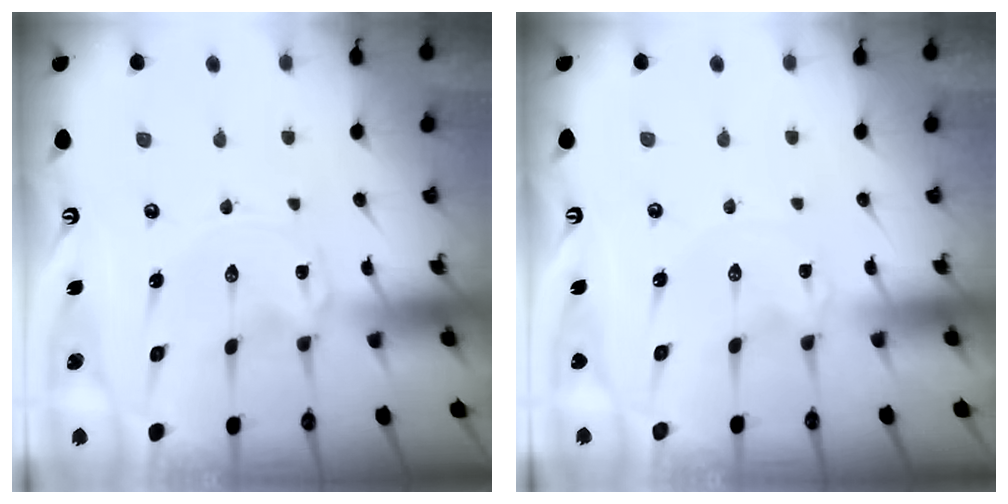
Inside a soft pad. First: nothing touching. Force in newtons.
{"total": 0.0}